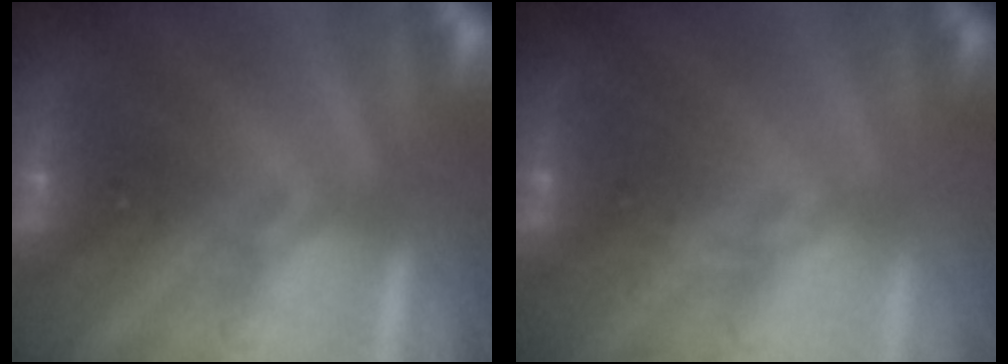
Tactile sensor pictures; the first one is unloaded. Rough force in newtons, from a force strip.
{"total": 2.4}